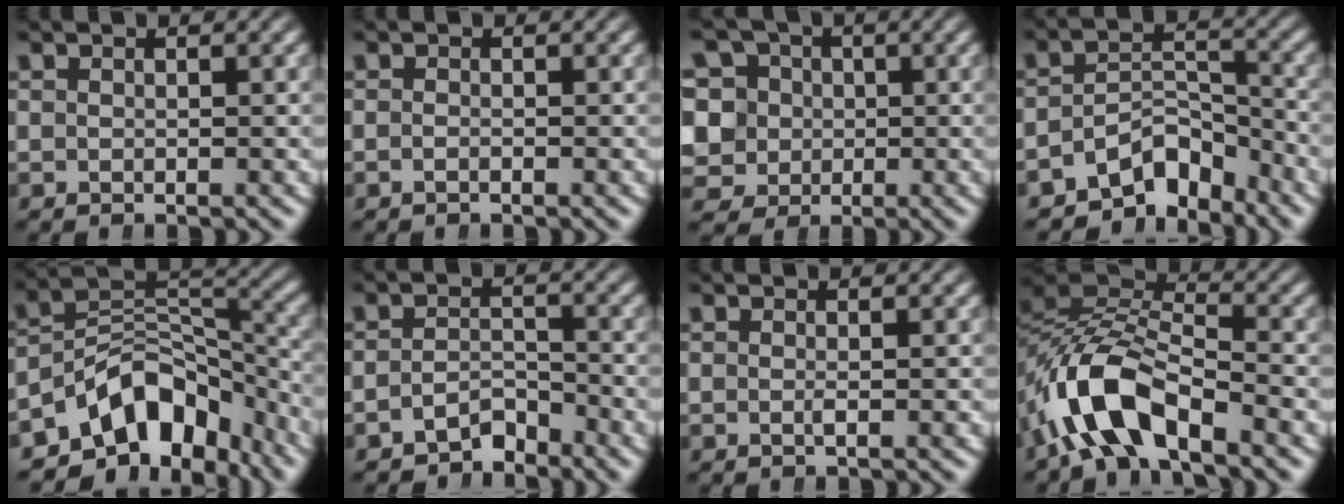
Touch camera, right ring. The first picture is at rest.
{"total": 0.7, "force": [-0.6, 0.1, 0.3], "torque": [-0.002, 0.002, -0.014]}
{"total": 13.3, "force": [-0.2, 12.5, 4.6], "torque": [-0.127, -0.042, -0.004]}
{"total": 8.4, "force": [-5.6, 4.8, 4.0], "torque": [-0.053, -0.031, -0.079]}
{"total": 13.9, "force": [-6.7, 8.6, 8.6], "torque": [-0.134, -0.035, -0.088]}
{"total": 3.7, "force": [-3.2, 1.4, 1.1], "torque": [0.006, -0.008, -0.054]}
{"total": 0.8, "force": [-0.4, 0.0, 0.7], "torque": [-0.010, 0.001, -0.006]}
{"total": 8.7, "force": [-2.0, 5.5, 6.5], "torque": [-0.139, -0.020, -0.031]}